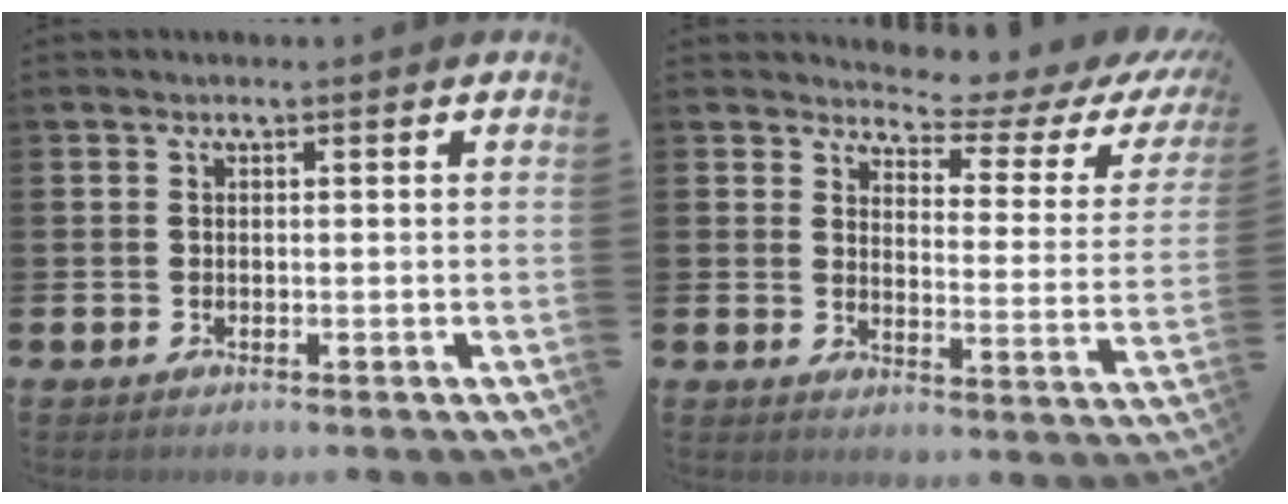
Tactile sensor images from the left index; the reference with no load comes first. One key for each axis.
{"total": 4.4, "fx": 4.0, "fy": 1.2, "fz": 1.2, "tx": -0.029, "ty": -0.044, "tz": 0.058}